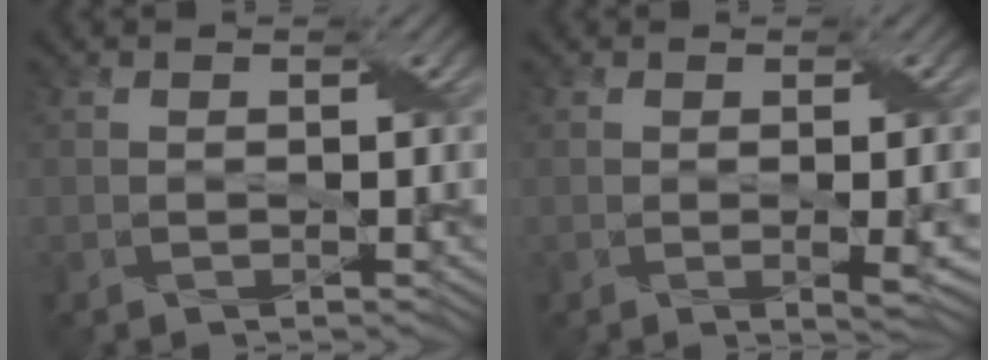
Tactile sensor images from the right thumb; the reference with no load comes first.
{"total": 2.1, "force": [-0.1, 0.2, 2.1], "torque": [-0.036, 0.002, 0.000]}